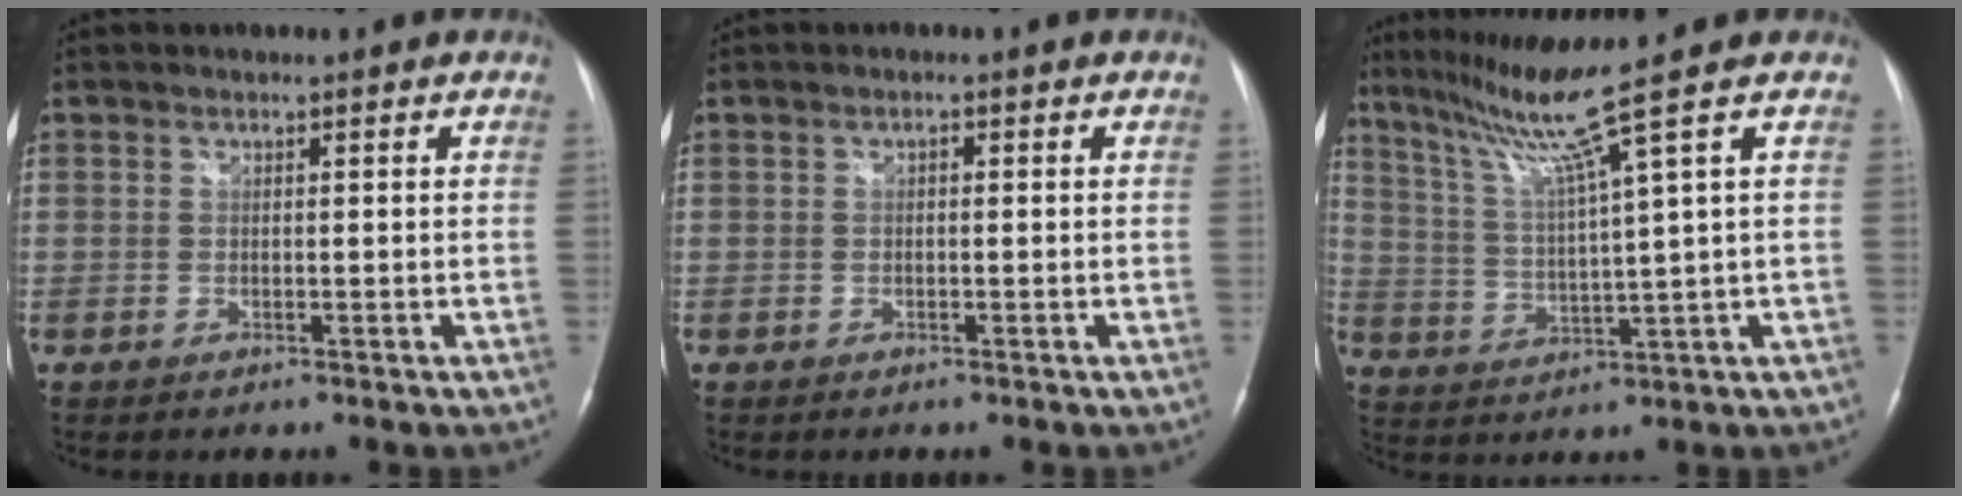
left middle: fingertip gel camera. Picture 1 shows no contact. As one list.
[{"total": 0.5, "force": [0.0, 0.3, 0.5], "torque": [-0.007, 0.003, -0.004]}, {"total": 9.5, "force": [6.3, -3.6, 6.1], "torque": [-0.115, -0.015, 0.119]}]